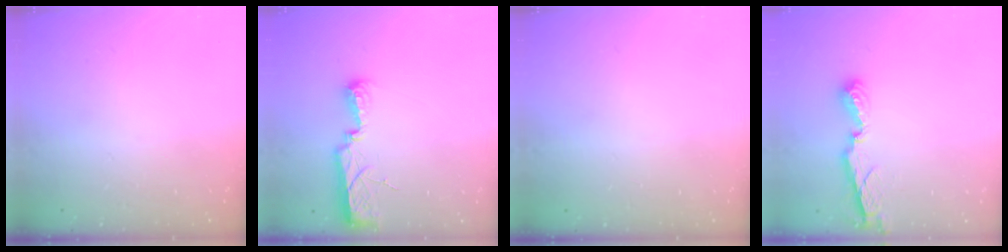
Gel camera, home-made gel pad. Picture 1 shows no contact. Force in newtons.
{"total": 7.8, "press": 7.7, "slide": 1.2}
{"total": 0.8, "press": 0.8, "slide": 0.1}
{"total": 7.8, "press": 7.8, "slide": 0.5}